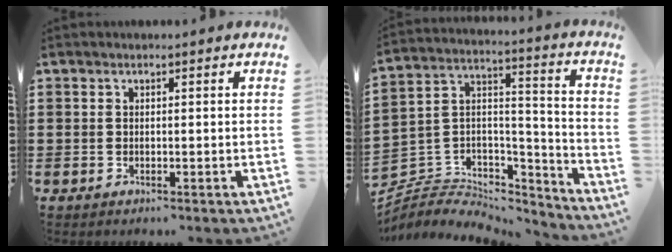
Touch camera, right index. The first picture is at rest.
{"total": 5.3, "force": [-4.6, 2.5, 0.6], "torque": [-0.027, -0.001, -0.098]}